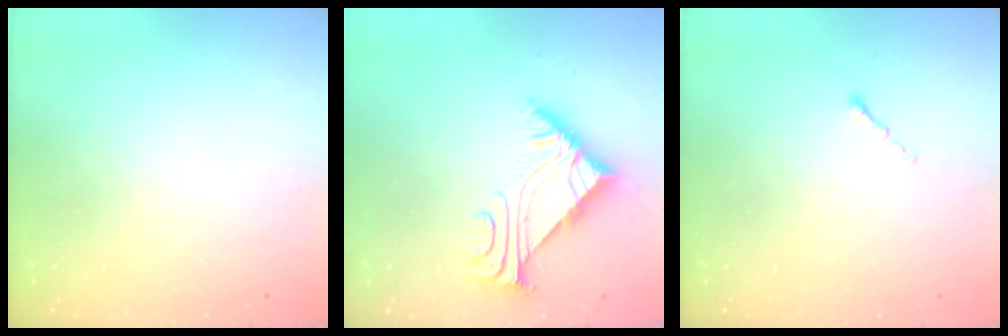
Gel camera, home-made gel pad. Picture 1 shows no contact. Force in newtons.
{"total": 5.5, "press": 5.4, "slide": 0.8}
{"total": 0.0}